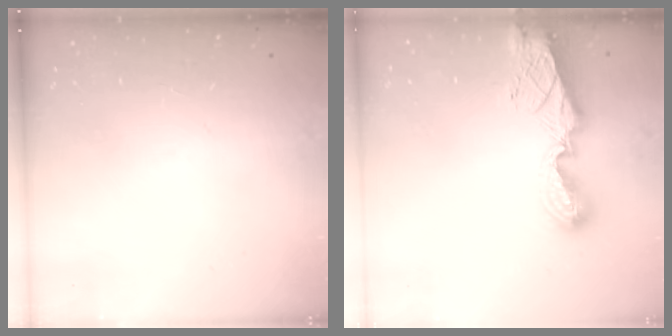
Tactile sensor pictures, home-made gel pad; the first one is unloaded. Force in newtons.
{"total": 10.2, "press": 10.1, "slide": 1.1}